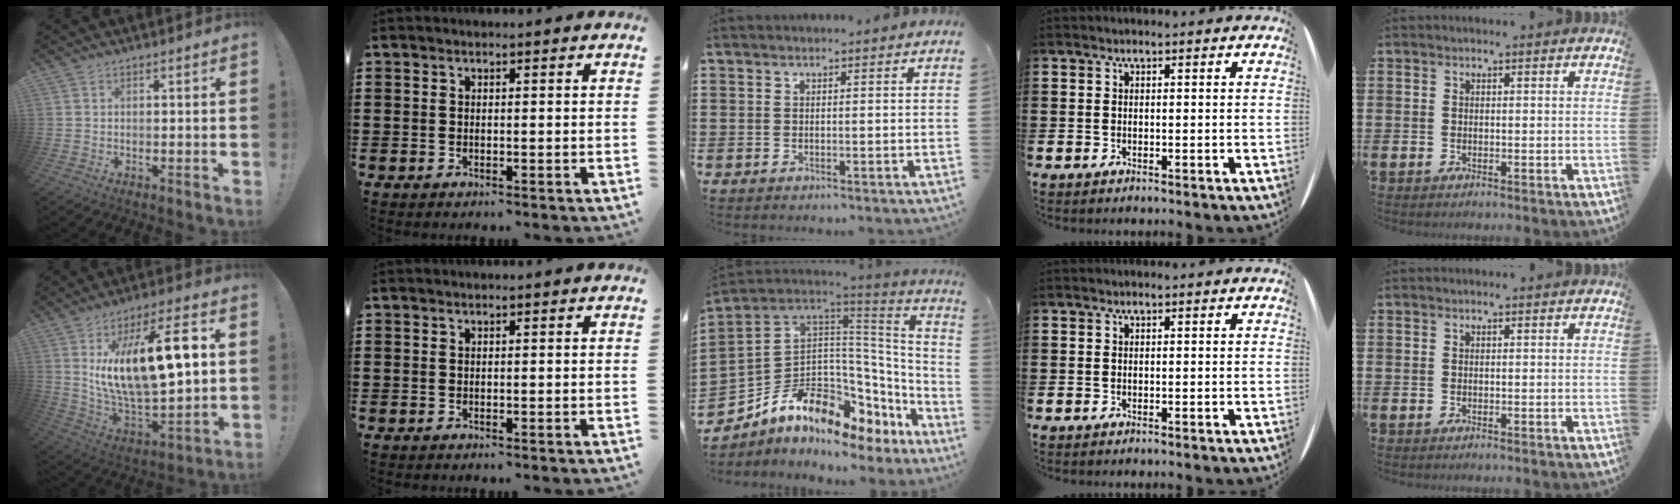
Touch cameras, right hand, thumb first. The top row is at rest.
{"thumb": {"total": 22.0, "force": [6.1, 8.3, 19.4], "torque": [-0.336, -0.032, 0.101]}, "middle": {"total": 9.4, "force": [-5.4, 6.2, 4.7], "torque": [-0.126, -0.014, -0.107]}}